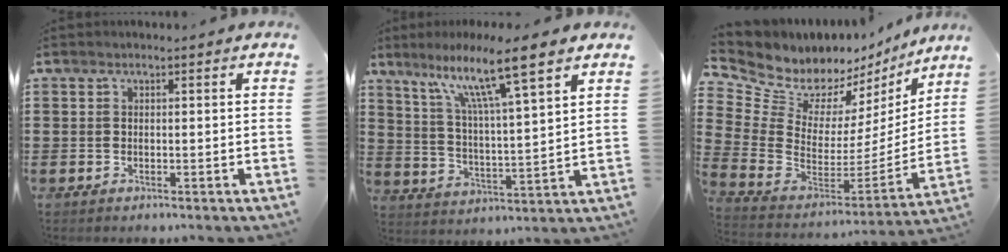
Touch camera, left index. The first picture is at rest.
{"total": 10.2, "force": [7.4, 0.3, 7.0], "torque": [-0.143, -0.040, 0.118]}
{"total": 8.0, "force": [7.0, 3.9, 1.2], "torque": [-0.073, -0.064, 0.126]}